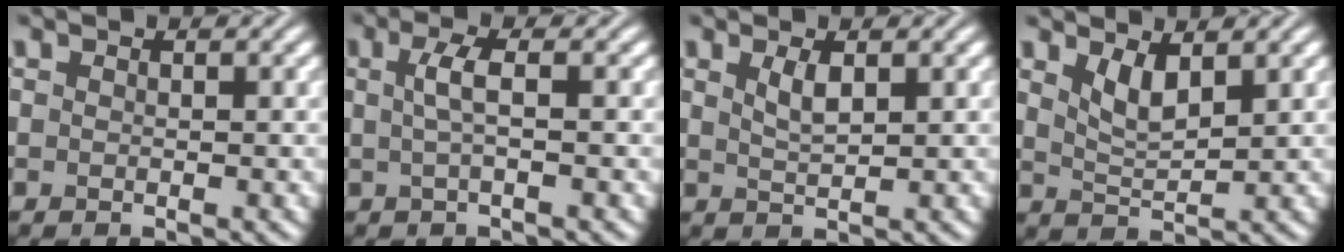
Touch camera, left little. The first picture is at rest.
{"total": 2.2, "force": [0.2, 0.5, 2.1], "torque": [-0.045, 0.006, 0.003]}
{"total": 1.8, "force": [0.9, 0.5, 1.4], "torque": [-0.031, -0.001, 0.020]}
{"total": 2.7, "force": [1.6, 0.9, 2.0], "torque": [-0.043, -0.010, 0.035]}